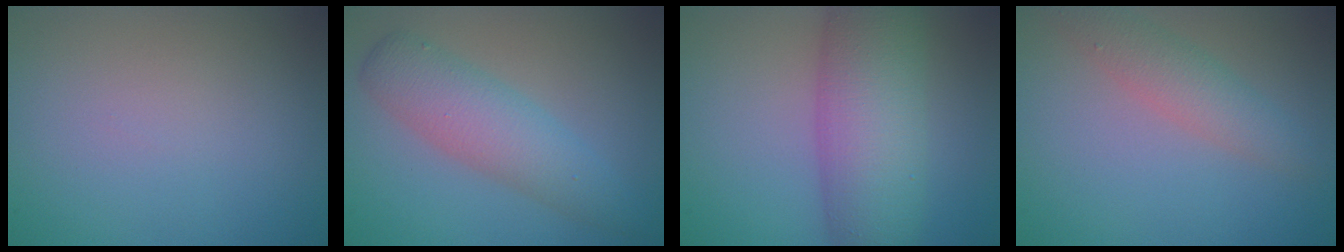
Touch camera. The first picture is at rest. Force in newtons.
{"total": 4.7, "press": 4.7, "slide": 0.2}
{"total": 8.2, "press": 8.2, "slide": 0.1}
{"total": 3.0, "press": 3.0, "slide": 0.1}